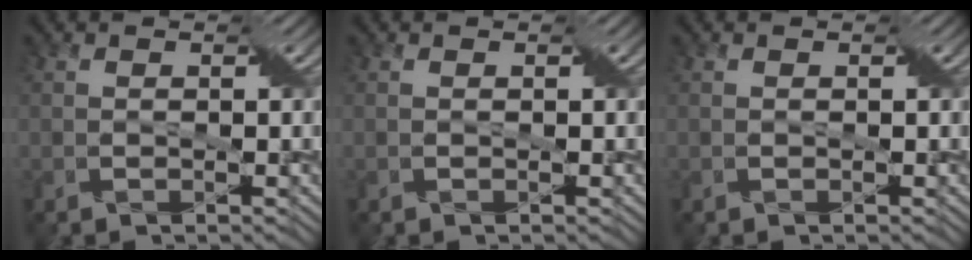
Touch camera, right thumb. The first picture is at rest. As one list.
[{"total": 0.0}, {"total": 0.0}]